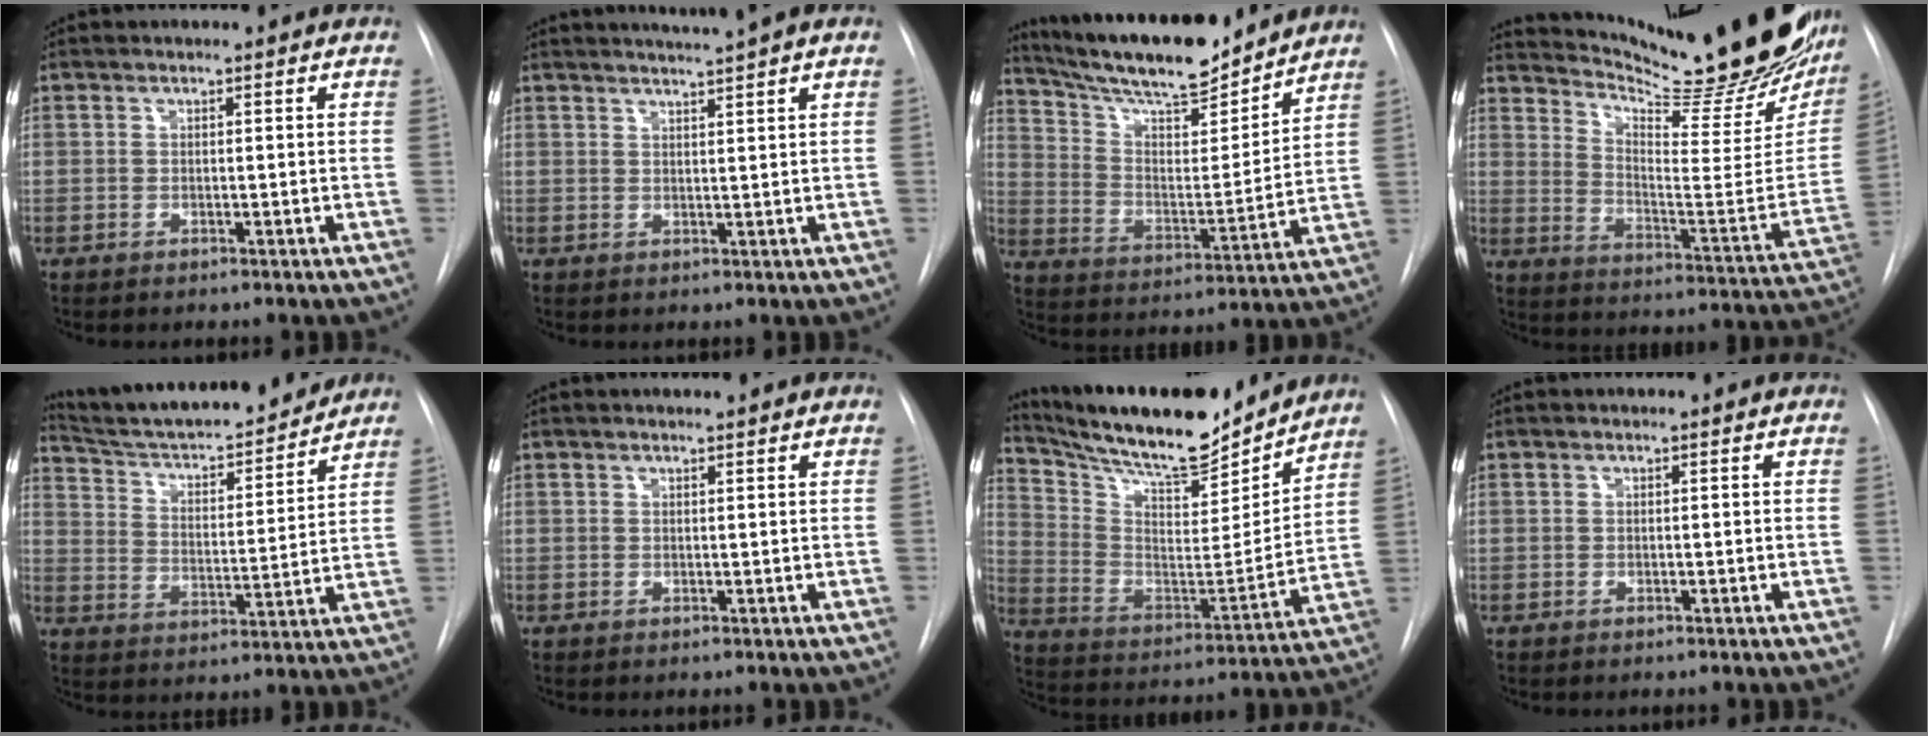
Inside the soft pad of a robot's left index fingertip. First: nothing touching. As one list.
[{"total": 3.8, "force": [3.1, -0.9, 2.0], "torque": [-0.031, 0.003, 0.045]}, {"total": 18.8, "force": [16.6, 3.0, 8.3], "torque": [-0.146, -0.003, 0.271]}, {"total": 27.5, "force": [23.3, 4.4, 13.8], "torque": [-0.209, -0.102, 0.303]}, {"total": 18.8, "force": [17.2, 2.5, 6.9], "torque": [-0.110, -0.006, 0.262]}, {"total": 1.9, "force": [1.6, 0.2, 1.0], "torque": [-0.012, 0.006, 0.019]}, {"total": 22.2, "force": [19.8, 3.9, 9.1], "torque": [-0.165, -0.016, 0.316]}, {"total": 0.0}]